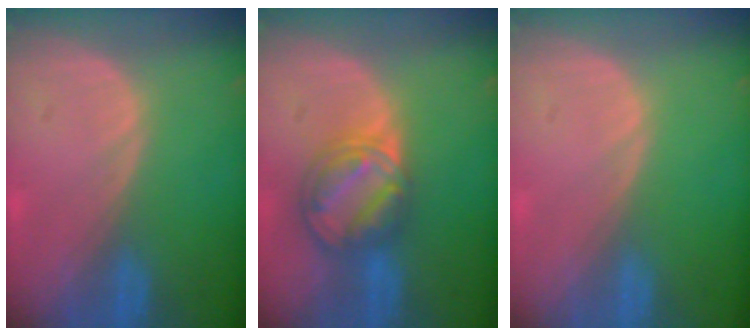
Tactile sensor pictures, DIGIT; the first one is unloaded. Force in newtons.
{"total": 8.2, "press": 7.0, "slide": 4.2}
{"total": 0.0}